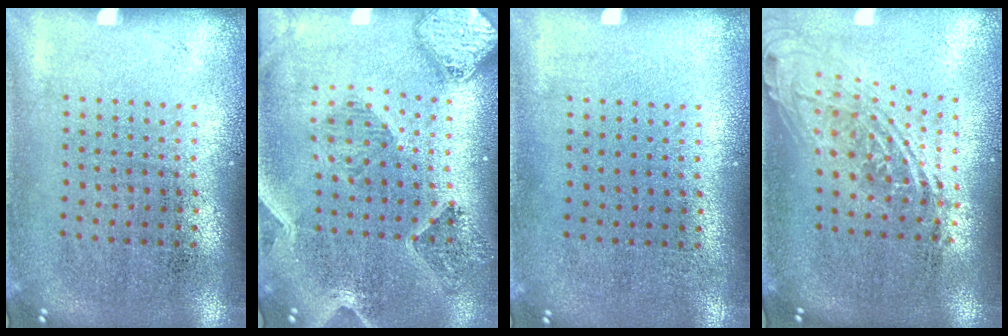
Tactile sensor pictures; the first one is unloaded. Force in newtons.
{"total": 1.6, "press": 1.5, "slide": 0.3}
{"total": 0.0}
{"total": 1.9, "press": 1.5, "slide": 1.2}